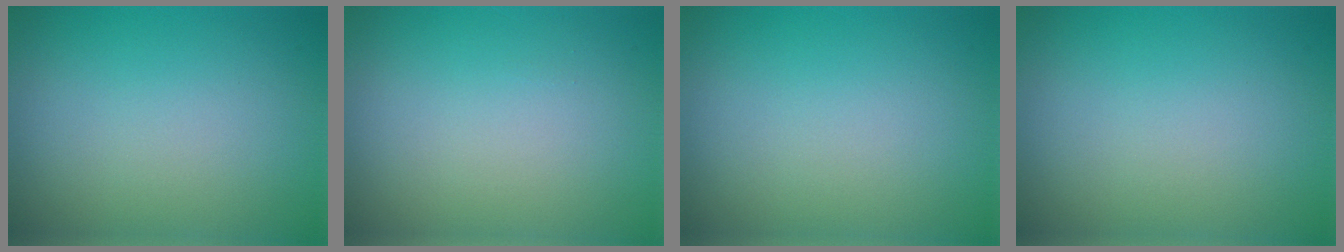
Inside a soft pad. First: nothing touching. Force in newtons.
{"total": 0.0}
{"total": 0.0}
{"total": 0.0}